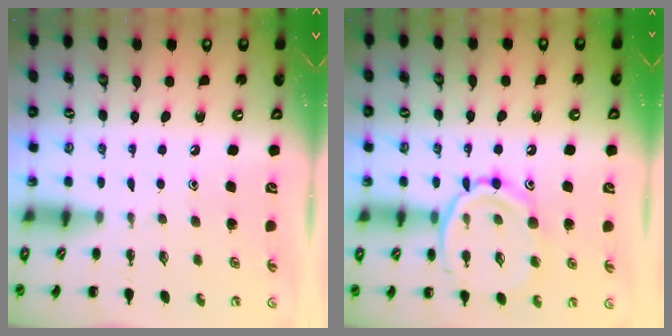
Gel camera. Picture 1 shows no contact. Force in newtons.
{"total": 16.0, "press": 15.9, "slide": 1.3}